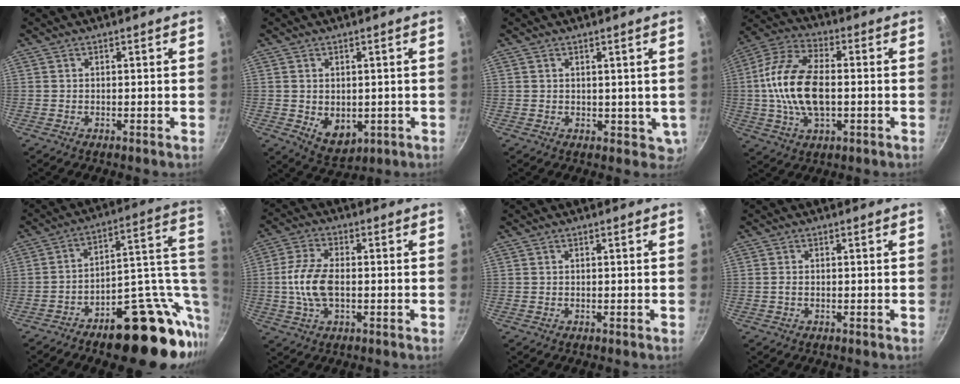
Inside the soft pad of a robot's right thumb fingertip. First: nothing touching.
{"total": 6.5, "force": [-0.5, 4.7, 4.5], "torque": [-0.052, -0.014, 0.009]}
{"total": 3.4, "force": [1.2, 2.7, 1.8], "torque": [-0.010, -0.005, 0.024]}
{"total": 16.1, "force": [-0.8, 8.9, 13.5], "torque": [-0.255, 0.029, -0.027]}
{"total": 24.6, "force": [-7.1, 12.3, 20.1], "torque": [-0.217, 0.039, -0.091]}
{"total": 8.8, "force": [-0.7, 4.7, 7.4], "torque": [-0.151, 0.016, -0.020]}
{"total": 0.0}
{"total": 0.8, "force": [-0.1, 0.5, 0.6], "torque": [-0.013, 0.001, -0.002]}